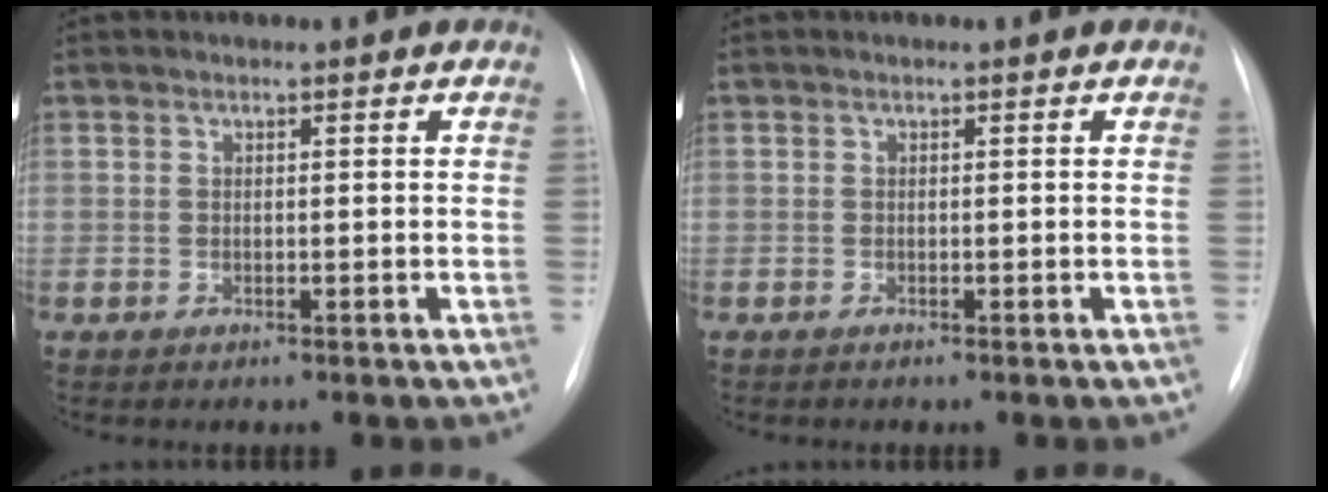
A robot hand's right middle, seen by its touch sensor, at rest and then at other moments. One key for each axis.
{"total": 0.0}